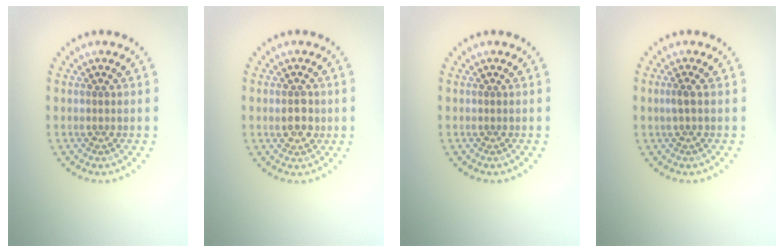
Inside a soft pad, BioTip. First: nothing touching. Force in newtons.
{"total": 2.0, "press": 1.9, "slide": 0.3}
{"total": 0.0}
{"total": 0.9, "press": 0.7, "slide": 0.5}